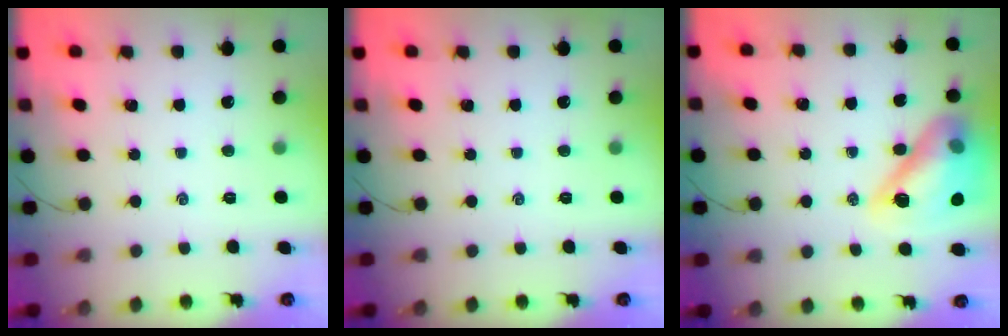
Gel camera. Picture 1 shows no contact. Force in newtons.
{"total": 0.0}
{"total": 17.6, "press": 17.1, "slide": 3.9}